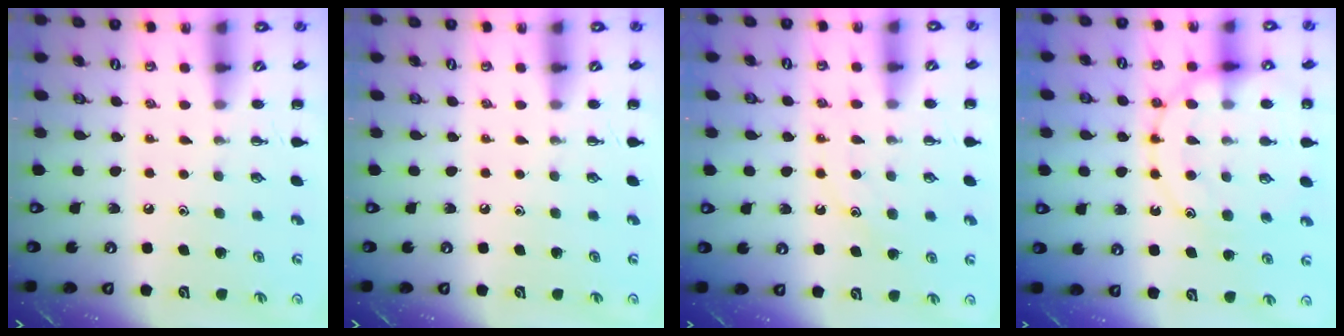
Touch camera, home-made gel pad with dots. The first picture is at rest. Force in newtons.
{"total": 0.0}
{"total": 11.1, "press": 11.0, "slide": 0.9}
{"total": 15.7, "press": 15.6, "slide": 1.9}